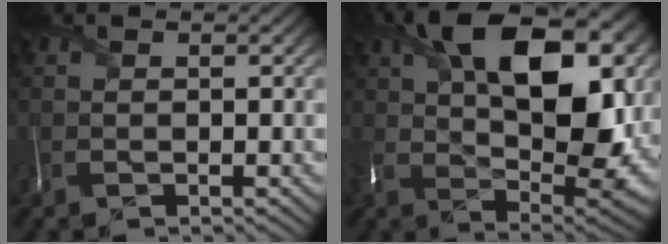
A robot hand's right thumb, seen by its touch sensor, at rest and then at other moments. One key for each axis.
{"total": 19.3, "fx": 6.7, "fy": 10.8, "fz": 14.6, "tx": -0.235, "ty": 0.009, "tz": 0.113}